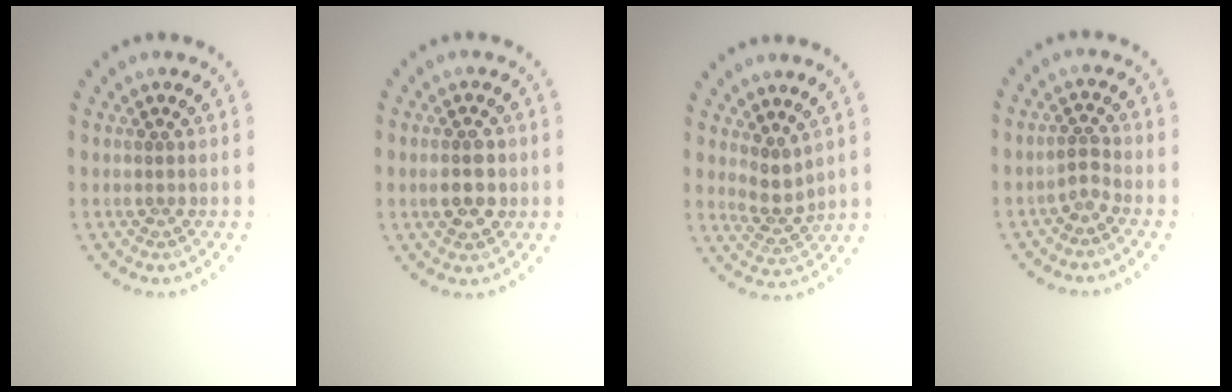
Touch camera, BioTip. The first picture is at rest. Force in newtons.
{"total": 2.9, "press": 2.9, "slide": 0.1}
{"total": 2.1, "press": 1.6, "slide": 1.4}
{"total": 1.2, "press": 0.9, "slide": 0.8}